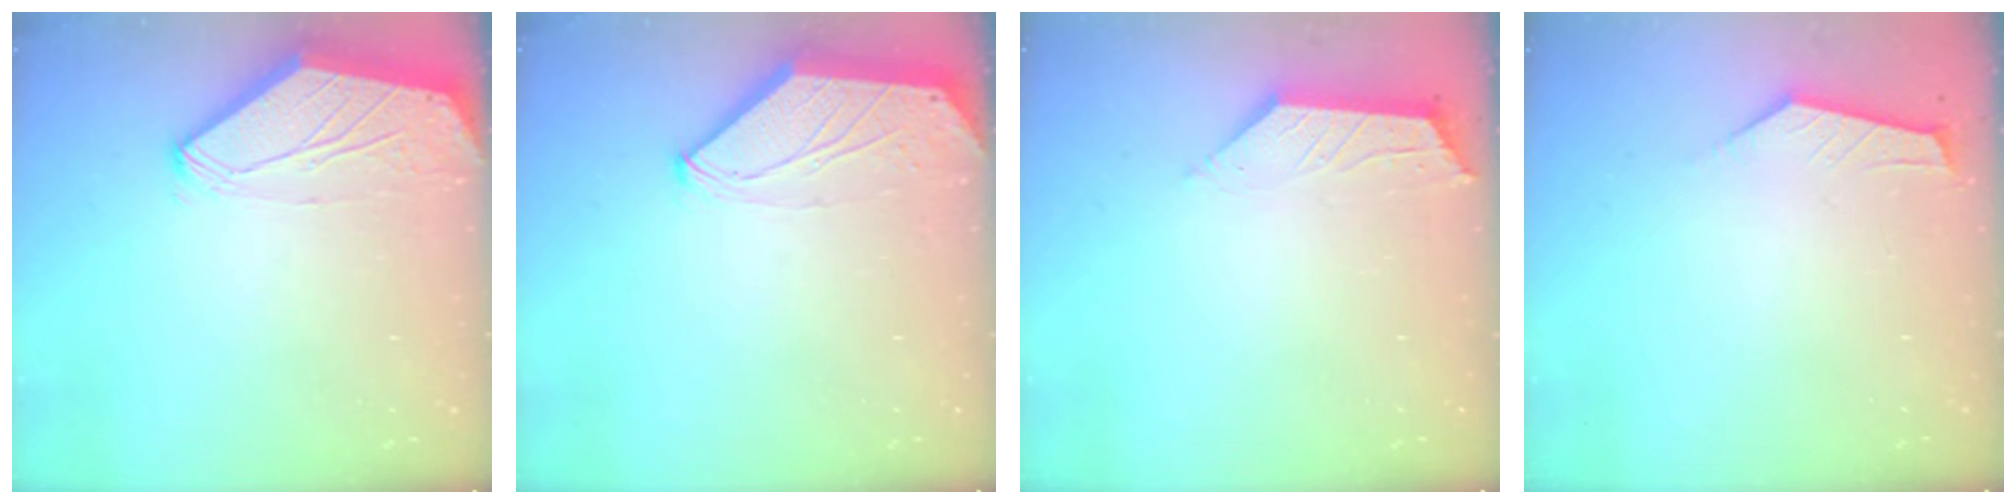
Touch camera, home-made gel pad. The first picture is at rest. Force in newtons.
{"total": 0.0}
{"total": 3.0, "press": 2.9, "slide": 0.5}
{"total": 2.6, "press": 2.6, "slide": 0.4}